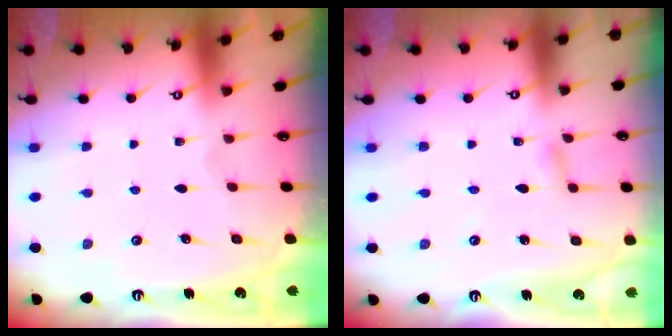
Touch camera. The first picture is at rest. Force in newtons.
{"total": 3.0, "press": 2.9, "slide": 0.4}